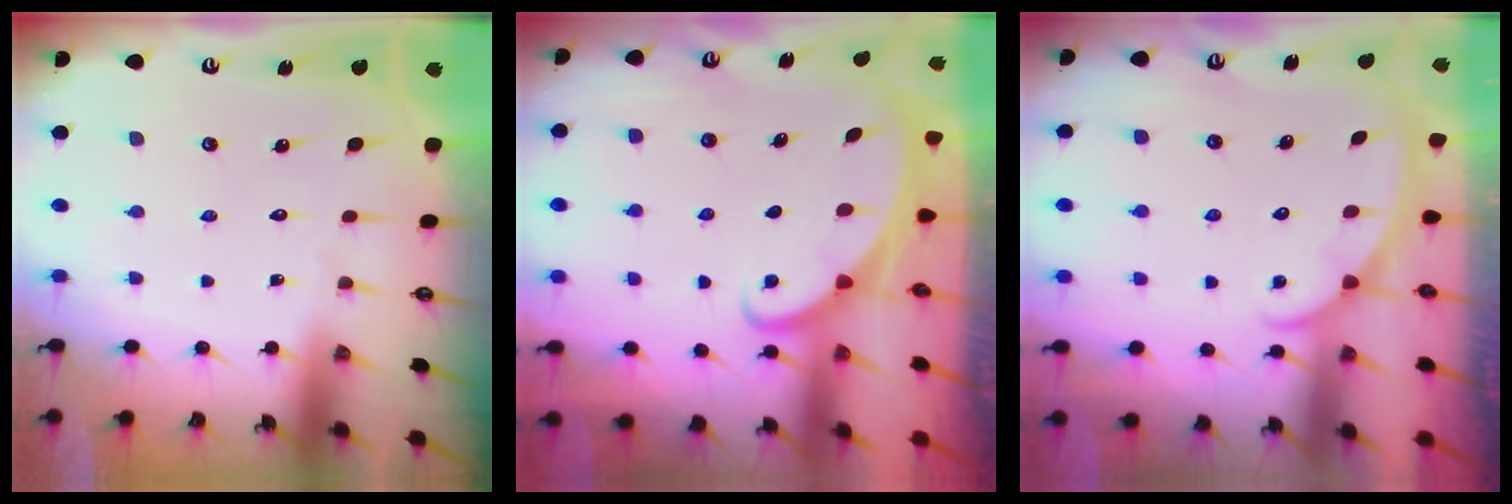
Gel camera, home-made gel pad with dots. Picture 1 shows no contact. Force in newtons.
{"total": 1.6, "press": 1.6, "slide": 0.1}
{"total": 1.4, "press": 1.4, "slide": 0.2}